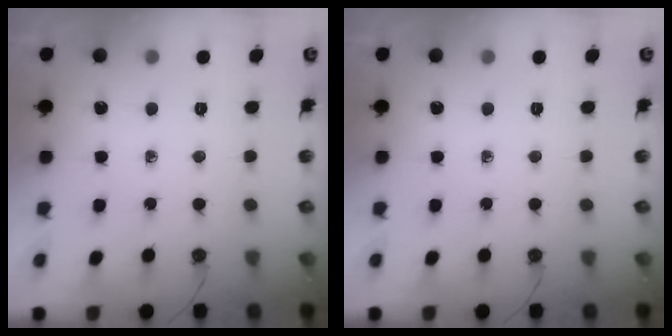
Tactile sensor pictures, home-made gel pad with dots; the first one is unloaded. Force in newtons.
{"total": 0.0}